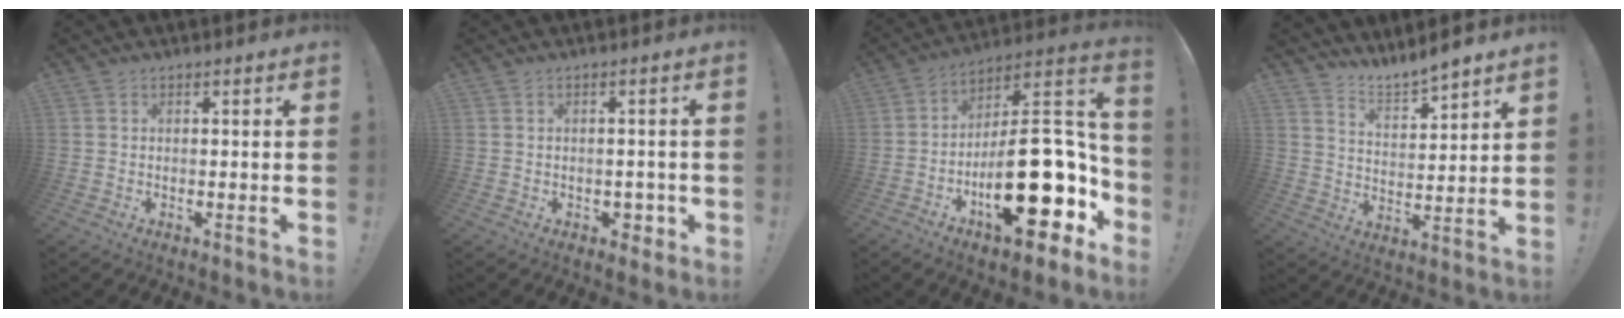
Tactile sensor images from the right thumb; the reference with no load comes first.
{"total": 3.7, "force": [-0.7, 3.1, 1.9], "torque": [-0.014, 0.001, -0.009]}
{"total": 27.0, "force": [-7.8, 12.3, 22.7], "torque": [-0.326, 0.055, -0.105]}
{"total": 7.2, "force": [7.1, 0.4, 1.5], "torque": [-0.029, -0.062, 0.127]}